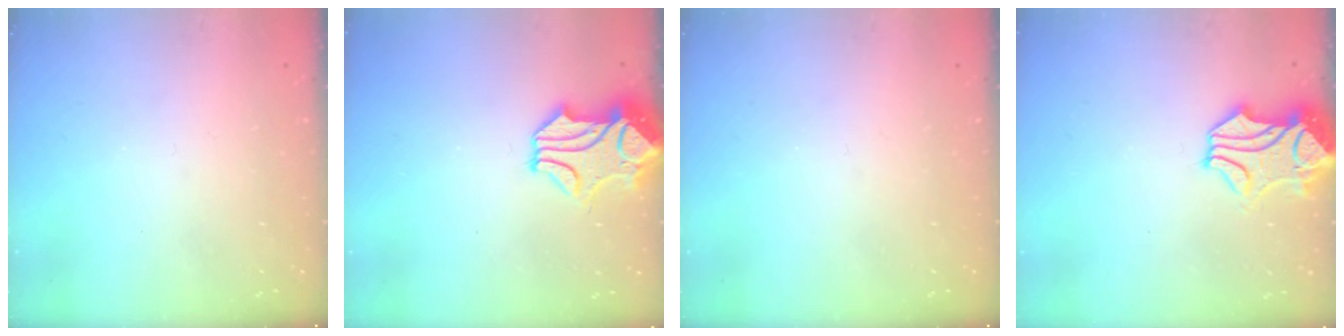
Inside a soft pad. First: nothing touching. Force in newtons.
{"total": 2.1, "press": 1.6, "slide": 1.3}
{"total": 0.0}
{"total": 2.4, "press": 2.1, "slide": 1.2}